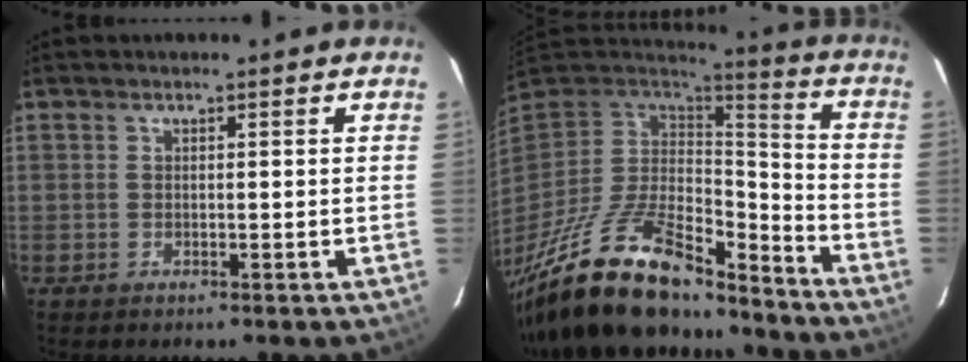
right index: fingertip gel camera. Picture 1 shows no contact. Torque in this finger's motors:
{"motor_torque": [1.15, -0.99, 1.05, 0.21]}